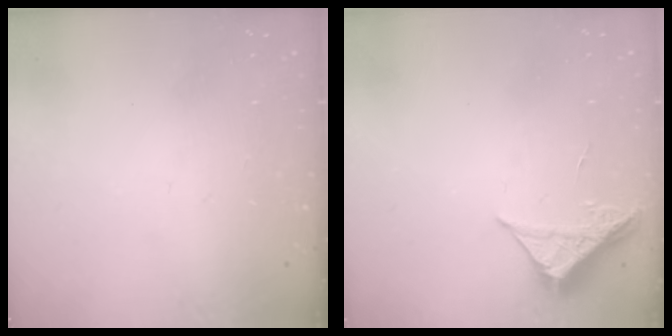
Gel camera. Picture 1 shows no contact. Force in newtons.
{"total": 5.2, "press": 5.1, "slide": 0.3}